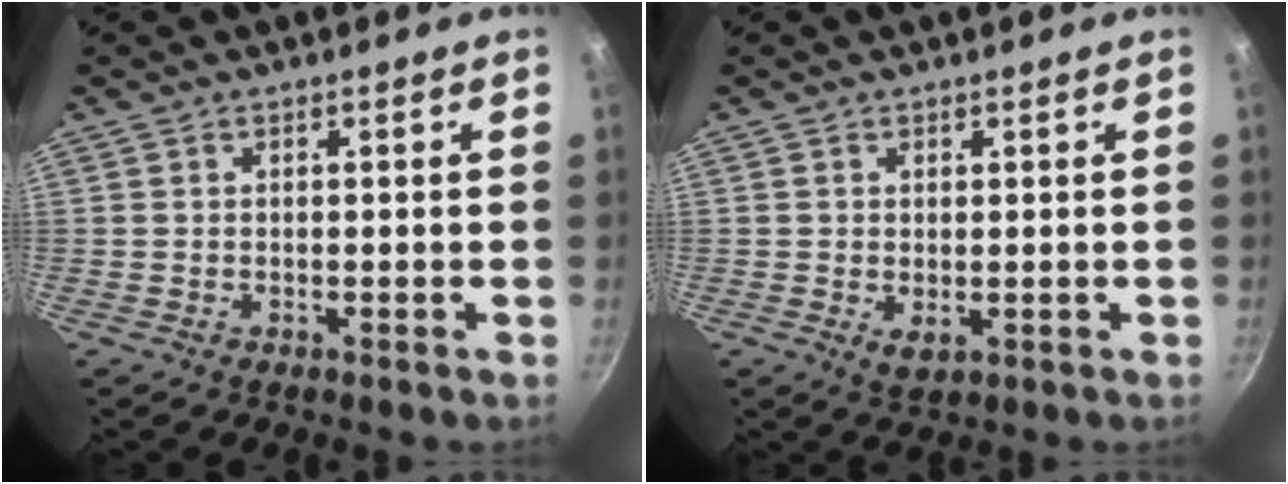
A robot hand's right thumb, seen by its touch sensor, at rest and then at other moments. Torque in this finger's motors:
{"motor_torque": [-0.36, 0.24, -0.09, 0.01, 0.11]}